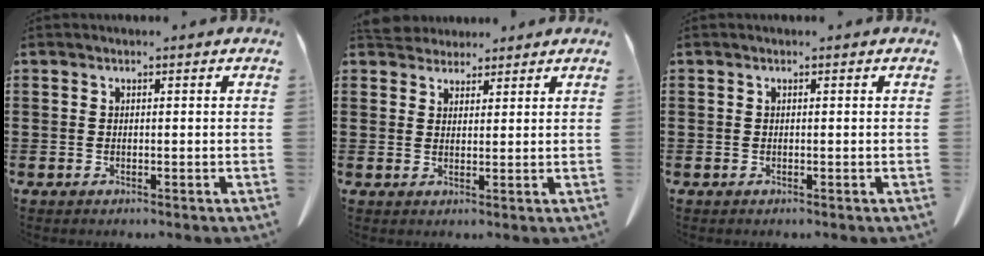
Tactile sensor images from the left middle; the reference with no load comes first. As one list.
[{"total": 3.7, "force": [3.5, 1.1, 0.4], "torque": [-0.017, -0.006, 0.069]}, {"total": 0.0}]